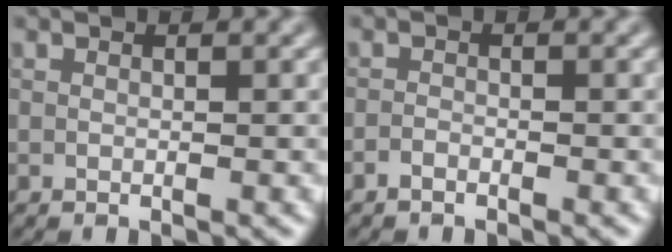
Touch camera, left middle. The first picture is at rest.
{"total": 0.8, "force": [-0.6, 0.2, 0.4], "torque": [-0.007, 0.001, -0.013]}